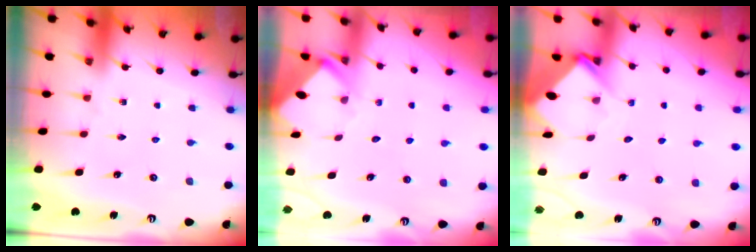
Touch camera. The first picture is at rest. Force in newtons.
{"total": 3.6, "press": 3.5, "slide": 0.2}
{"total": 3.8, "press": 3.8, "slide": 0.3}